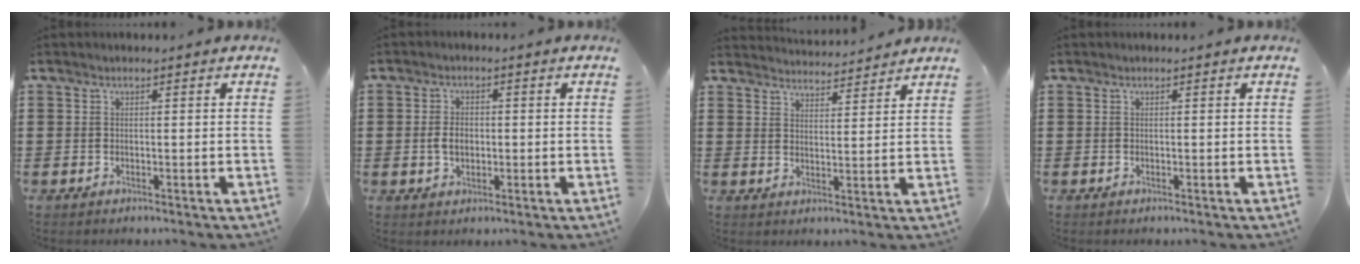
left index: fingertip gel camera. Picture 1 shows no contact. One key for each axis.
{"total": 3.4, "fx": -0.3, "fy": 2.1, "fz": 2.6, "tx": -0.051, "ty": 0.000, "tz": -0.010}
{"total": 3.4, "fx": 3.4, "fy": -0.1, "fz": -0.1, "tx": -0.010, "ty": -0.018, "tz": 0.062}
{"total": 0.0}